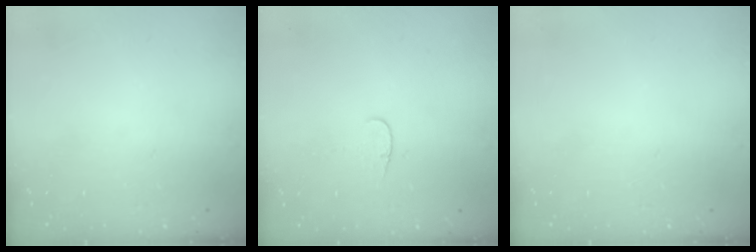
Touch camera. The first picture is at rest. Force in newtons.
{"total": 3.7, "press": 3.7, "slide": 0.4}
{"total": 0.0}